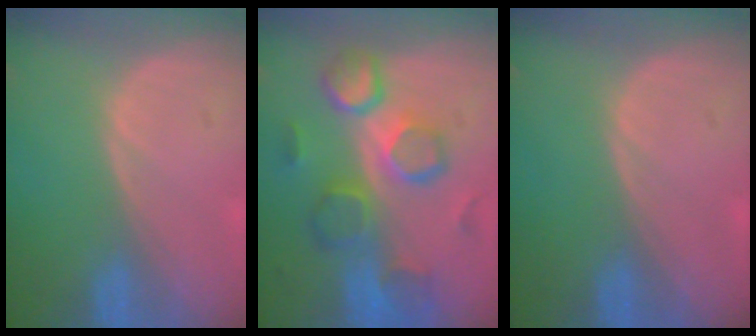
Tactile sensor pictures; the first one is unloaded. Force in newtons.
{"total": 10.3, "press": 9.4, "slide": 4.1}
{"total": 0.0}